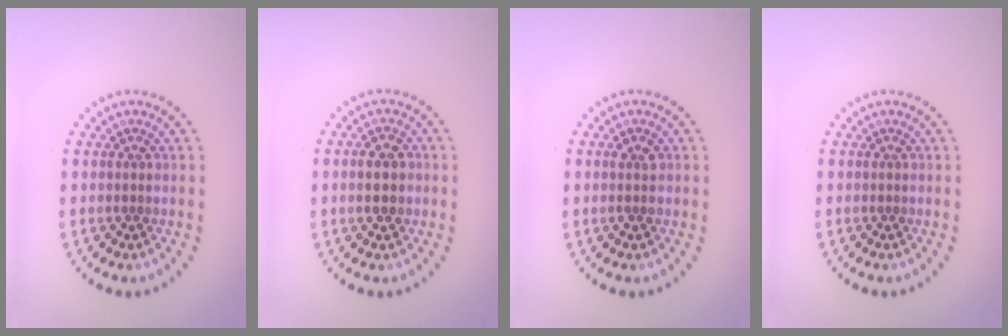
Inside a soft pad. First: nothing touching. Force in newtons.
{"total": 2.5, "press": 2.5, "slide": 0.1}
{"total": 1.4, "press": 1.4, "slide": 0.2}
{"total": 0.0}